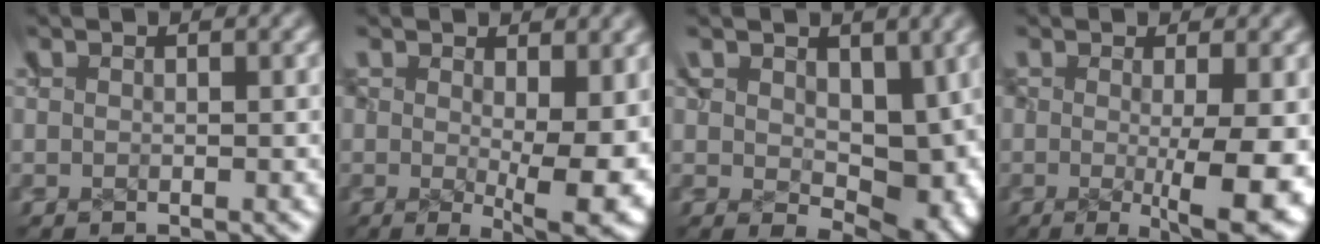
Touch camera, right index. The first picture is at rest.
{"total": 5.1, "force": [-0.5, 1.6, 4.9], "torque": [-0.053, -0.024, 0.009]}
{"total": 4.9, "force": [-0.4, 3.2, 3.7], "torque": [-0.066, -0.034, 0.009]}
{"total": 6.1, "force": [-1.8, 1.4, 5.6], "torque": [-0.054, -0.017, -0.015]}